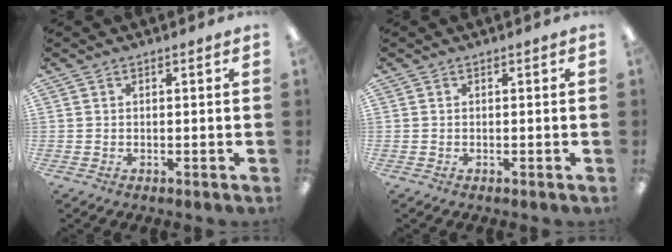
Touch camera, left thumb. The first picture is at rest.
{"total": 0.0}